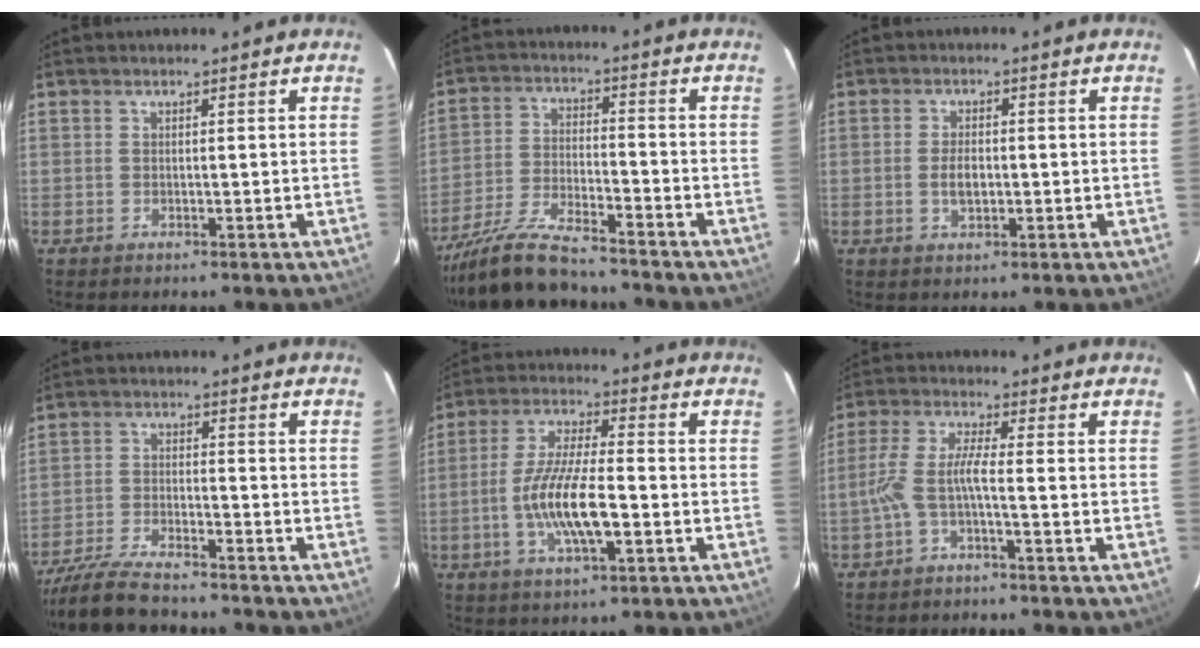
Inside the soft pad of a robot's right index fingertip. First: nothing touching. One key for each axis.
{"total": 14.5, "fx": -12.8, "fy": 2.2, "fz": 6.5, "tx": -0.144, "ty": -0.021, "tz": -0.232}
{"total": 3.5, "fx": -0.6, "fy": 1.8, "fz": 2.9, "tx": -0.056, "ty": 0.000, "tz": -0.008}
{"total": 13.3, "fx": -11.8, "fy": 2.6, "fz": 5.7, "tx": -0.143, "ty": -0.021, "tz": -0.210}
{"total": 12.1, "fx": -3.2, "fy": 3.1, "fz": 11.3, "tx": -0.224, "ty": -0.003, "tz": -0.059}
{"total": 5.0, "fx": -2.1, "fy": 0.2, "fz": 4.5, "tx": -0.107, "ty": 0.006, "tz": -0.039}